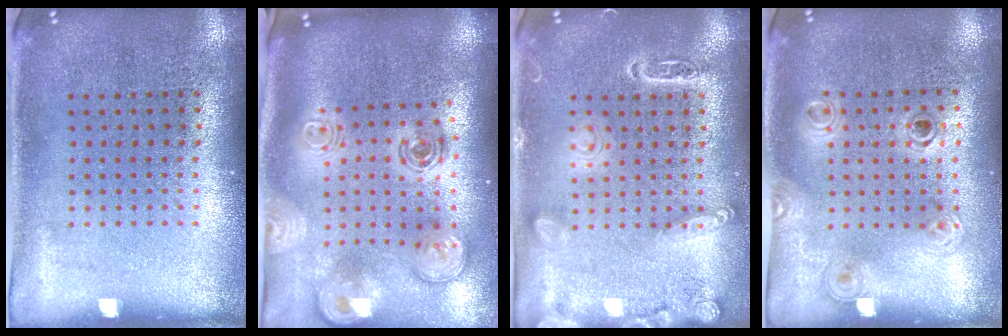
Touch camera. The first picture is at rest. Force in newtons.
{"total": 3.1, "press": 2.1, "slide": 2.3}
{"total": 2.8, "press": 2.8, "slide": 0.2}
{"total": 1.2, "press": 1.1, "slide": 0.5}